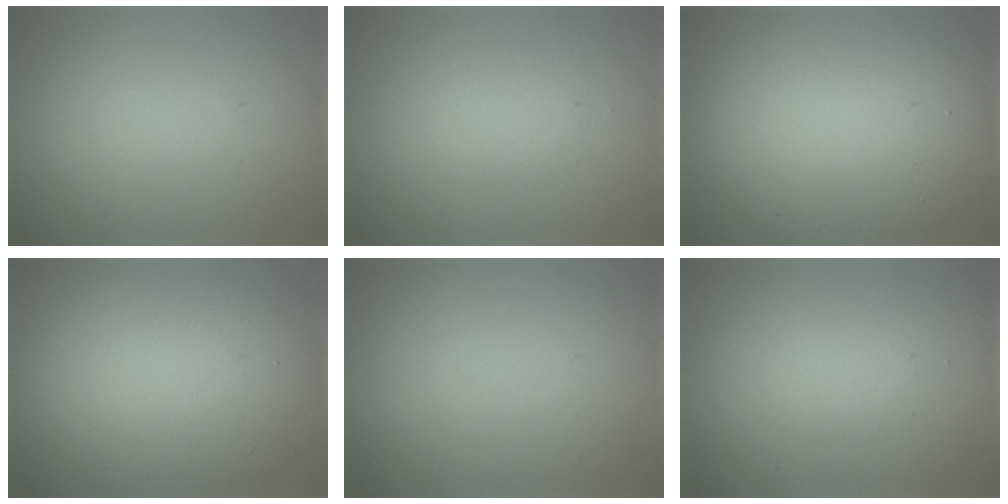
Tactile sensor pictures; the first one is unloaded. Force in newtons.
{"total": 1.3, "press": 1.3, "slide": 0.1}
{"total": 14.7, "press": 14.6, "slide": 1.5}
{"total": 13.9, "press": 13.9, "slide": 0.8}
{"total": 0.0}
{"total": 1.8, "press": 1.8, "slide": 0.0}